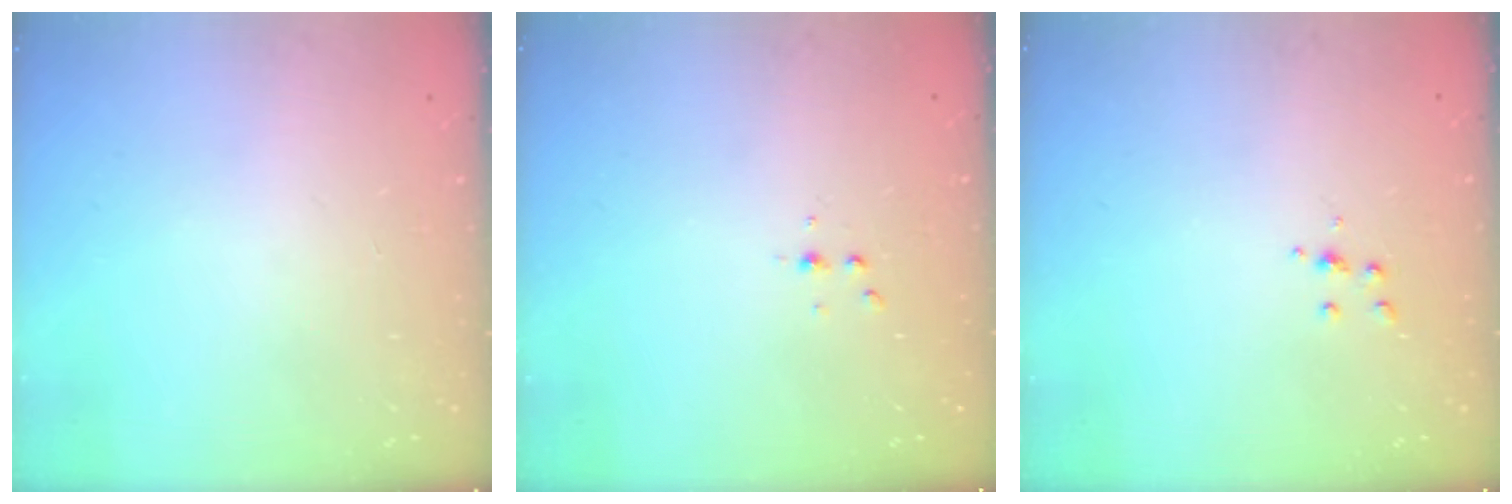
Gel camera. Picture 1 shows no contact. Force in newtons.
{"total": 2.8, "press": 2.8, "slide": 0.4}
{"total": 3.5, "press": 3.4, "slide": 0.4}